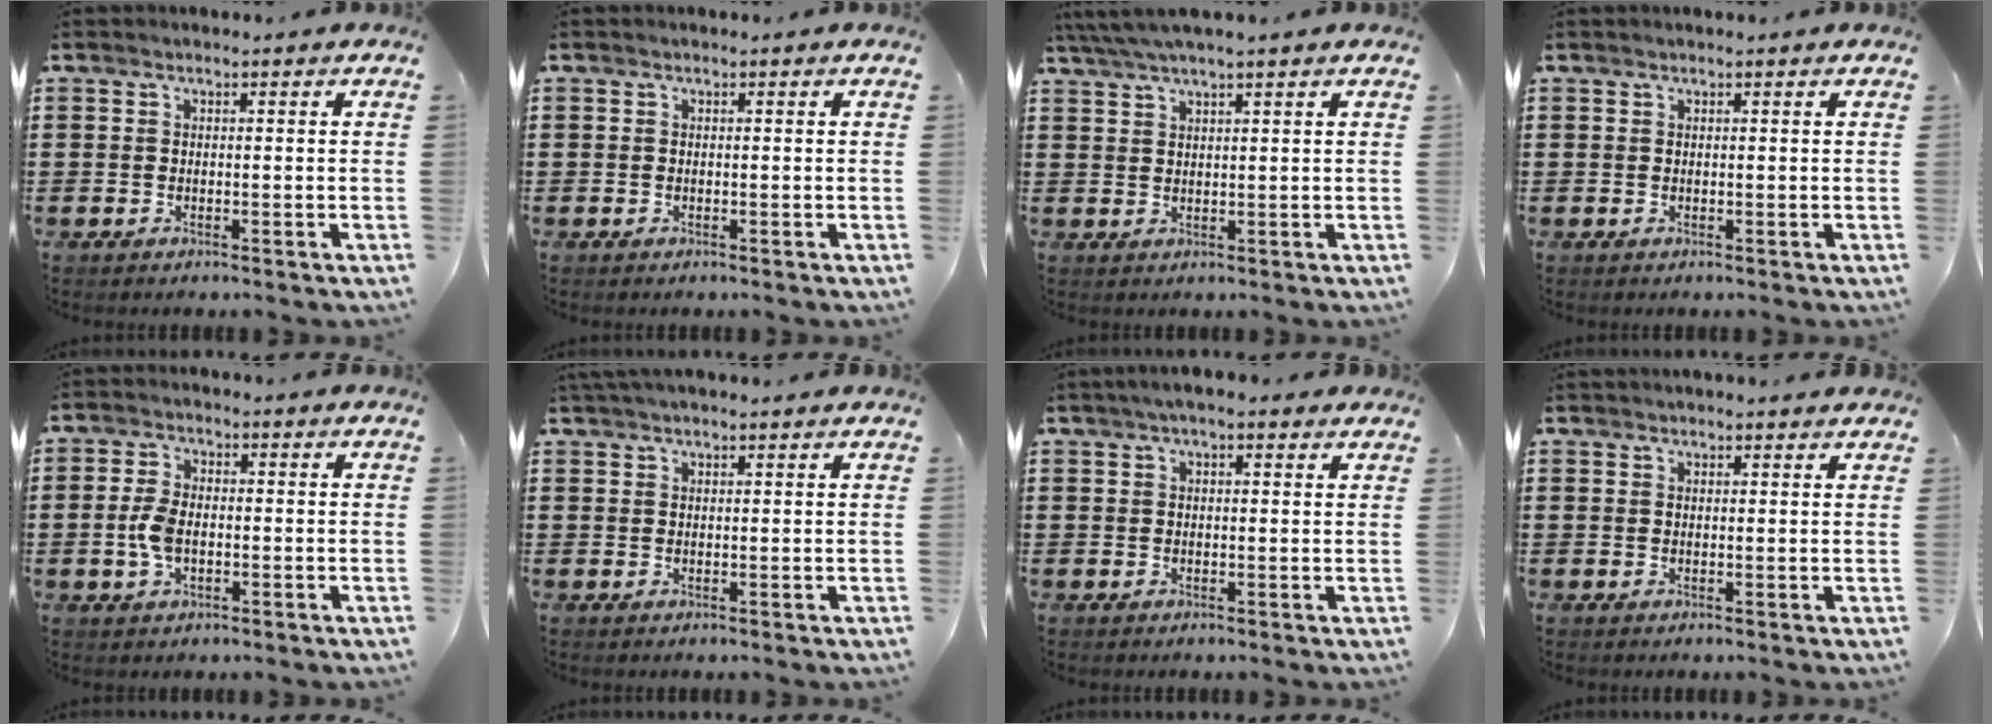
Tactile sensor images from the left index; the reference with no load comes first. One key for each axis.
{"total": 0.0}
{"total": 3.0, "fx": 2.4, "fy": -0.1, "fz": 1.8, "tx": -0.040, "ty": 0.000, "tz": 0.044}
{"total": 0.0}
{"total": 4.7, "fx": -0.5, "fy": 2.4, "fz": 3.9, "tx": -0.100, "ty": -0.005, "tz": -0.016}
{"total": 1.6, "fx": 1.5, "fy": 0.2, "fz": 0.7, "tx": -0.016, "ty": 0.002, "tz": 0.028}
{"total": 2.9, "fx": 1.9, "fy": 0.7, "fz": 2.0, "tx": -0.043, "ty": 0.007, "tz": 0.034}
{"total": 1.3, "fx": 1.3, "fy": 0.2, "fz": 0.2, "tx": -0.007, "ty": 0.001, "tz": 0.025}